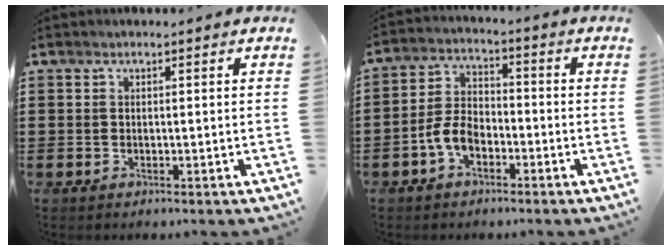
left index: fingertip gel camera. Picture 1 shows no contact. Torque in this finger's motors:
{"motor_torque": [1.34, 0.58, 0.57, 0.14]}